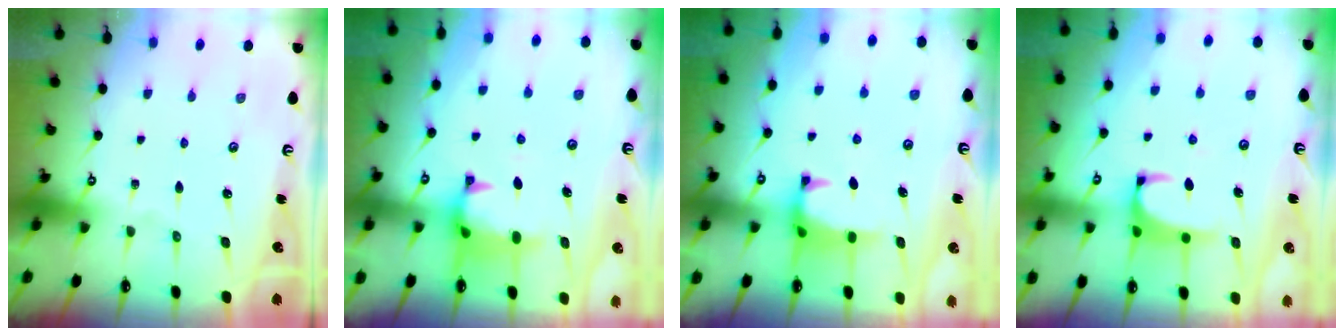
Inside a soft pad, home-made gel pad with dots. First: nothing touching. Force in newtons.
{"total": 1.3, "press": 1.0, "slide": 0.8}
{"total": 1.1, "press": 0.8, "slide": 0.8}
{"total": 1.3, "press": 1.1, "slide": 0.8}